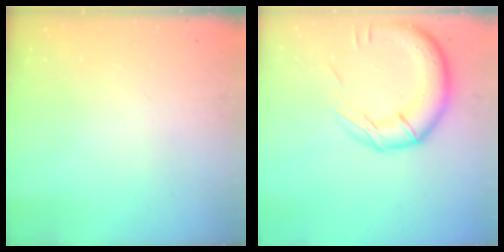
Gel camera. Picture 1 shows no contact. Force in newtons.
{"total": 16.5, "press": 16.2, "slide": 2.9}